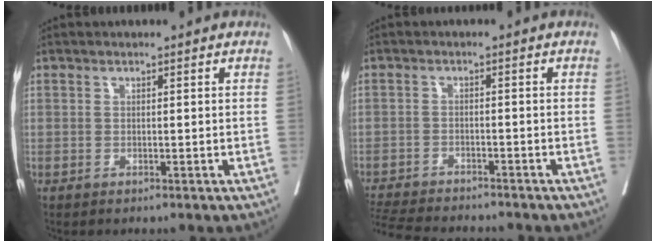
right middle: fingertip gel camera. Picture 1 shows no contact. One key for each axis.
{"total": 12.7, "fx": -11.5, "fy": 2.1, "fz": 4.8, "tx": -0.103, "ty": -0.015, "tz": -0.173}